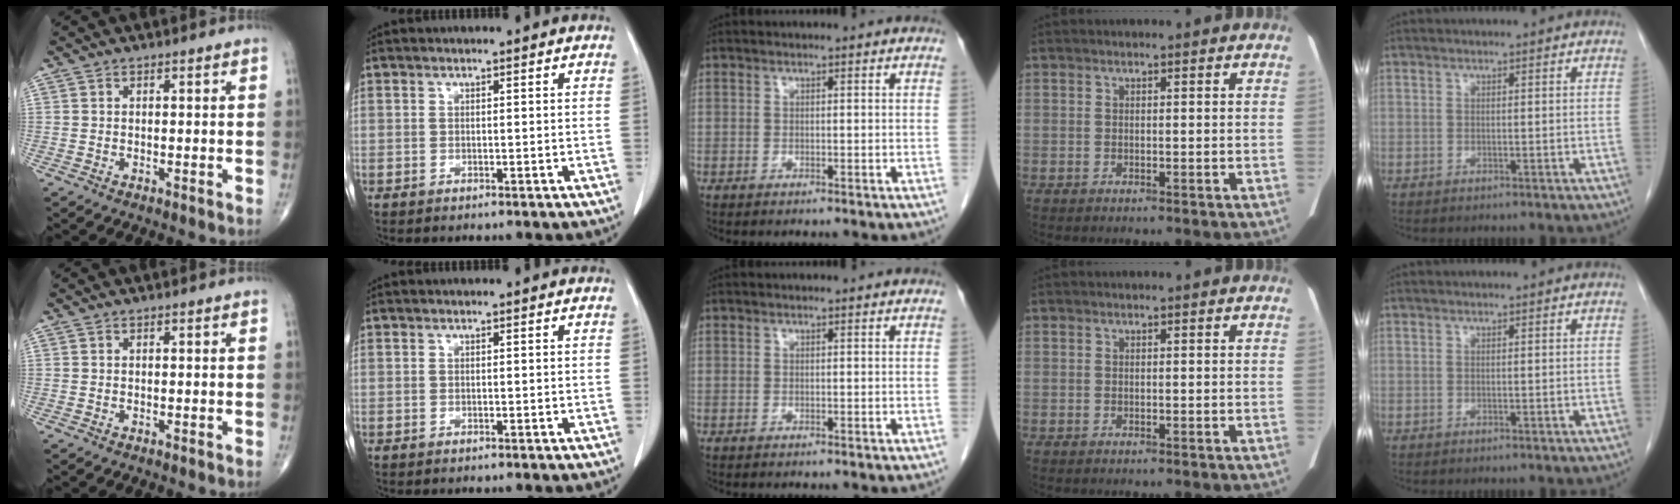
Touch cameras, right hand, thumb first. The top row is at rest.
{}